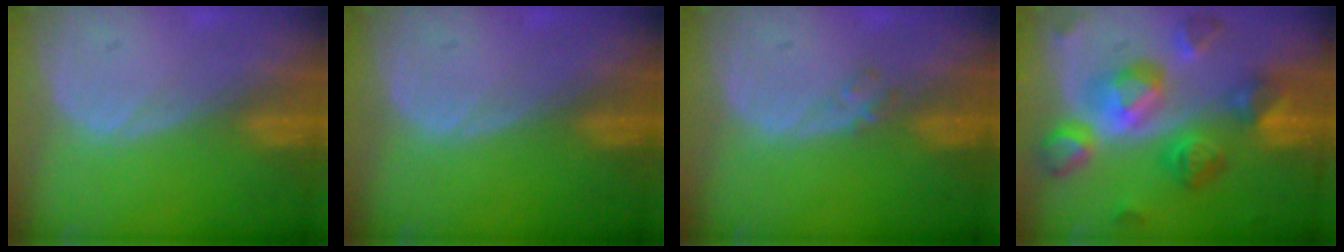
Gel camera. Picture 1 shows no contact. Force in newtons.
{"total": 0.0}
{"total": 1.2, "press": 1.2, "slide": 0.2}
{"total": 11.1, "press": 11.1, "slide": 0.9}